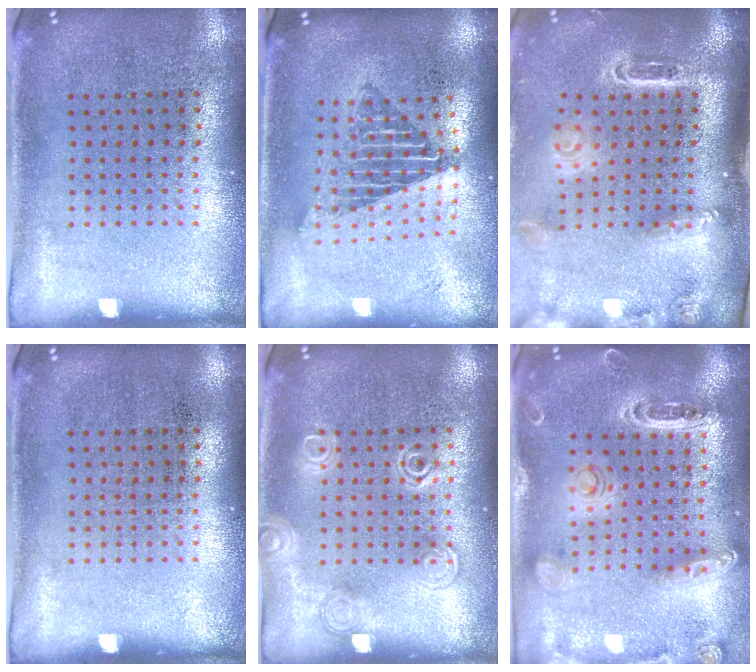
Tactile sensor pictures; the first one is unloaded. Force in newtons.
{"total": 1.7, "press": 1.4, "slide": 1.0}
{"total": 2.8, "press": 2.0, "slide": 1.9}
{"total": 0.0}
{"total": 1.9, "press": 1.9, "slide": 0.4}
{"total": 1.4, "press": 1.4, "slide": 0.1}